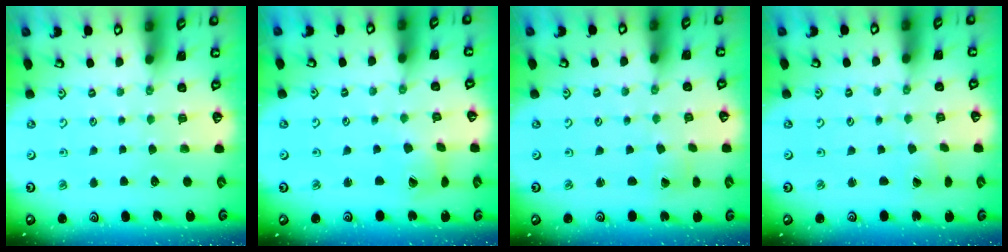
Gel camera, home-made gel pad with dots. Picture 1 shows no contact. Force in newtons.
{"total": 2.8, "press": 2.8, "slide": 0.4}
{"total": 1.0, "press": 1.0, "slide": 0.0}
{"total": 1.9, "press": 1.9, "slide": 0.2}